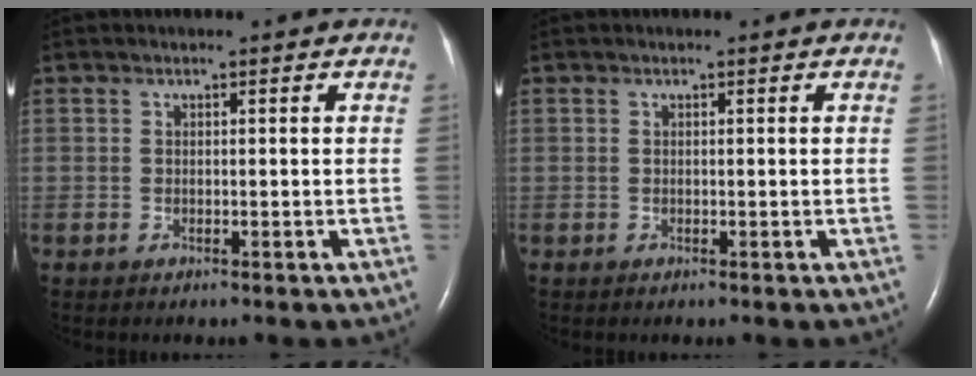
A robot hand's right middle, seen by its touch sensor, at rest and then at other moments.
{"total": 0.0}